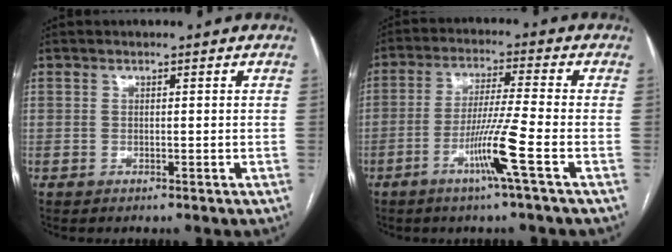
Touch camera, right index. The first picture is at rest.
{"total": 8.3, "force": [-3.7, -1.6, 7.2], "torque": [-0.136, -0.012, -0.074]}